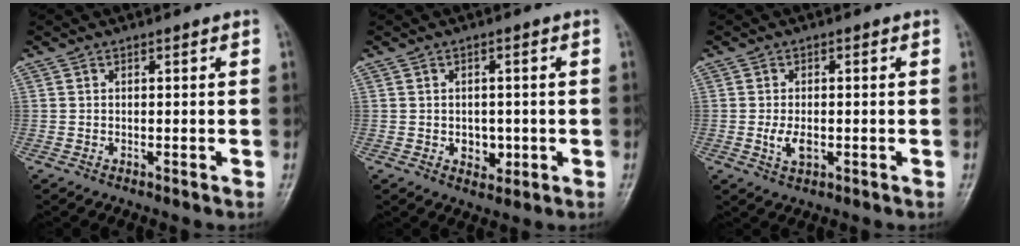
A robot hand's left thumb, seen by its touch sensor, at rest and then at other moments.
{"total": 3.9, "force": [-0.6, 3.0, 2.4], "torque": [-0.014, 0.001, -0.002]}
{"total": 3.7, "force": [-0.7, 2.1, 2.9], "torque": [-0.055, -0.004, -0.012]}